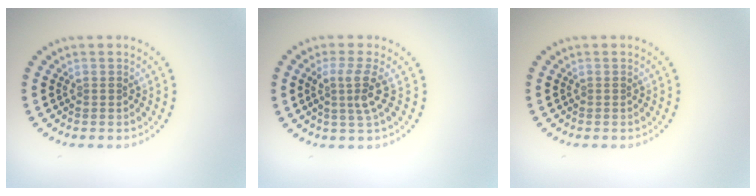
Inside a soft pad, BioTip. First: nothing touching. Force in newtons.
{"total": 2.7, "press": 2.0, "slide": 1.9}
{"total": 0.0}